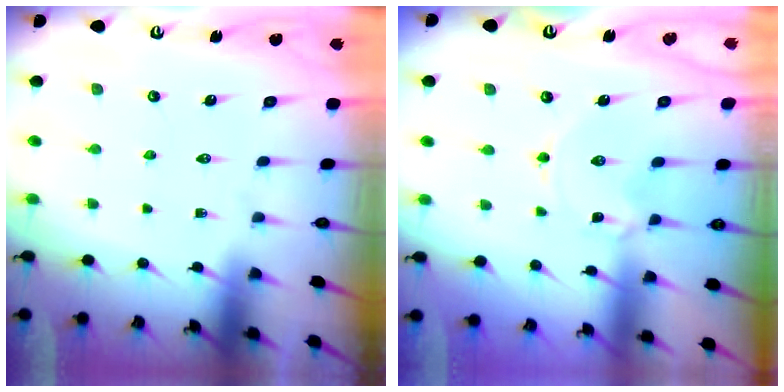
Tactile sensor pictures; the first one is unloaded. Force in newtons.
{"total": 1.7, "press": 1.7, "slide": 0.2}